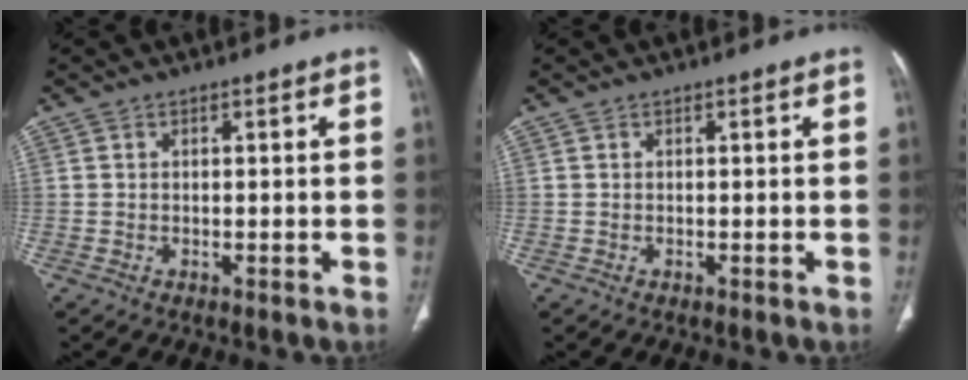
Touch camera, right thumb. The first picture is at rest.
{"total": 0.0}